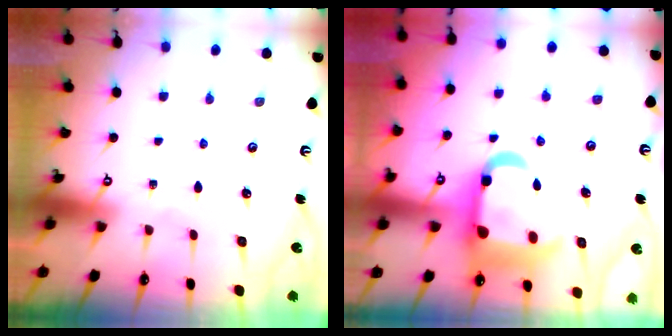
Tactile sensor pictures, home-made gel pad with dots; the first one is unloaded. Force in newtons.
{"total": 17.9, "press": 17.7, "slide": 2.2}